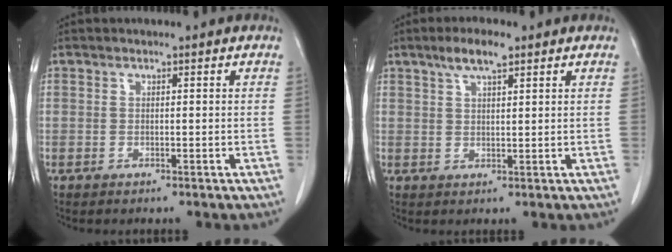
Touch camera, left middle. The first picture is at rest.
{"total": 4.5, "force": [3.0, 0.9, 3.2], "torque": [-0.068, 0.007, 0.054]}